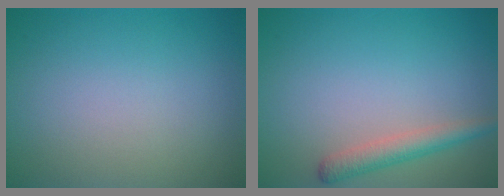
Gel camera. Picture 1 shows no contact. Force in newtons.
{"total": 2.4, "press": 2.4, "slide": 0.1}